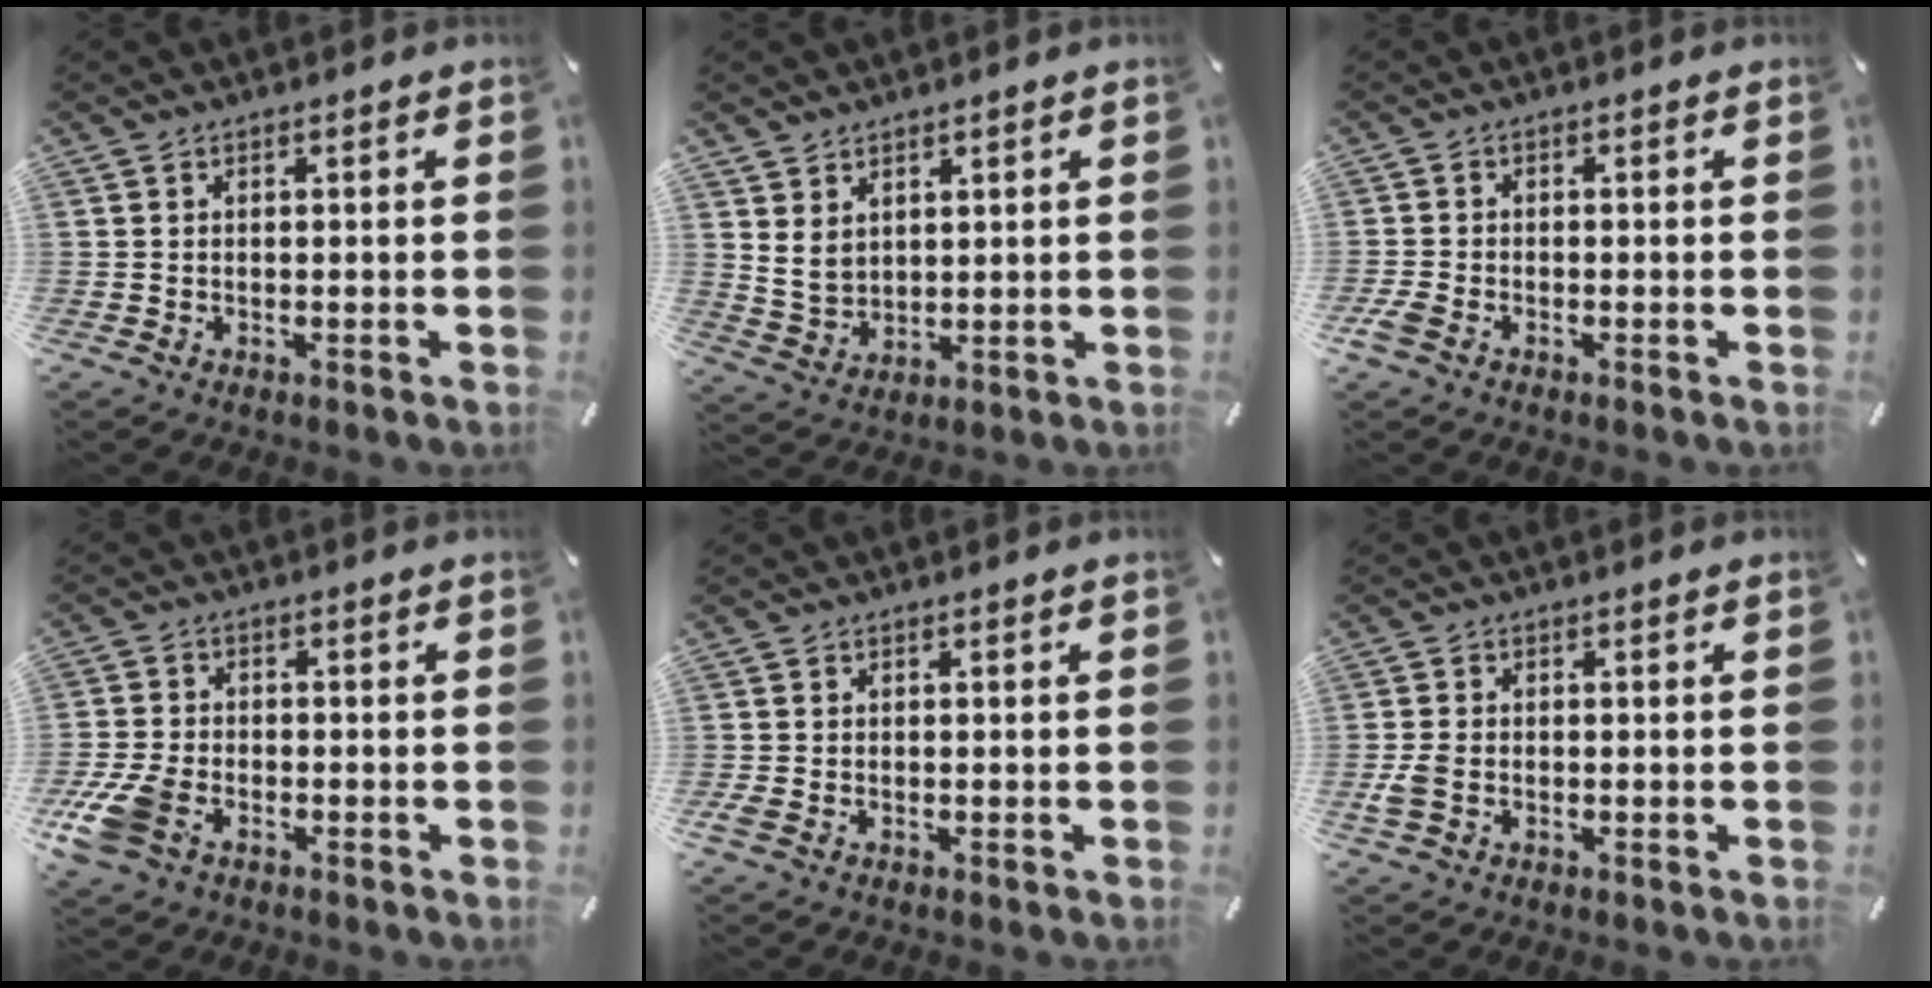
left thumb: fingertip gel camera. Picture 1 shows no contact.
{"total": 5.1, "force": [3.0, 3.9, 1.2], "torque": [-0.028, -0.007, 0.056]}
{"total": 2.6, "force": [-1.6, 1.6, 1.4], "torque": [-0.034, 0.001, -0.032]}
{"total": 9.2, "force": [-4.3, 6.2, 5.3], "torque": [-0.128, 0.014, -0.079]}
{"total": 1.4, "force": [-0.8, 0.8, 0.9], "torque": [-0.021, 0.000, -0.016]}
{"total": 3.6, "force": [-1.1, 2.5, 2.4], "torque": [-0.054, 0.002, -0.021]}